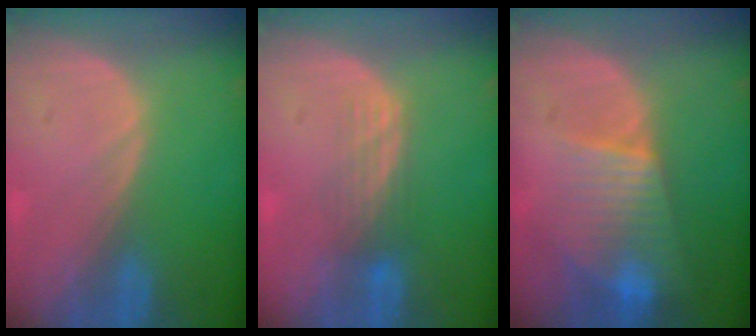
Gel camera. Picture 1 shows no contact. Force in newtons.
{"total": 3.5, "press": 3.1, "slide": 1.6}
{"total": 7.5, "press": 7.0, "slide": 2.8}